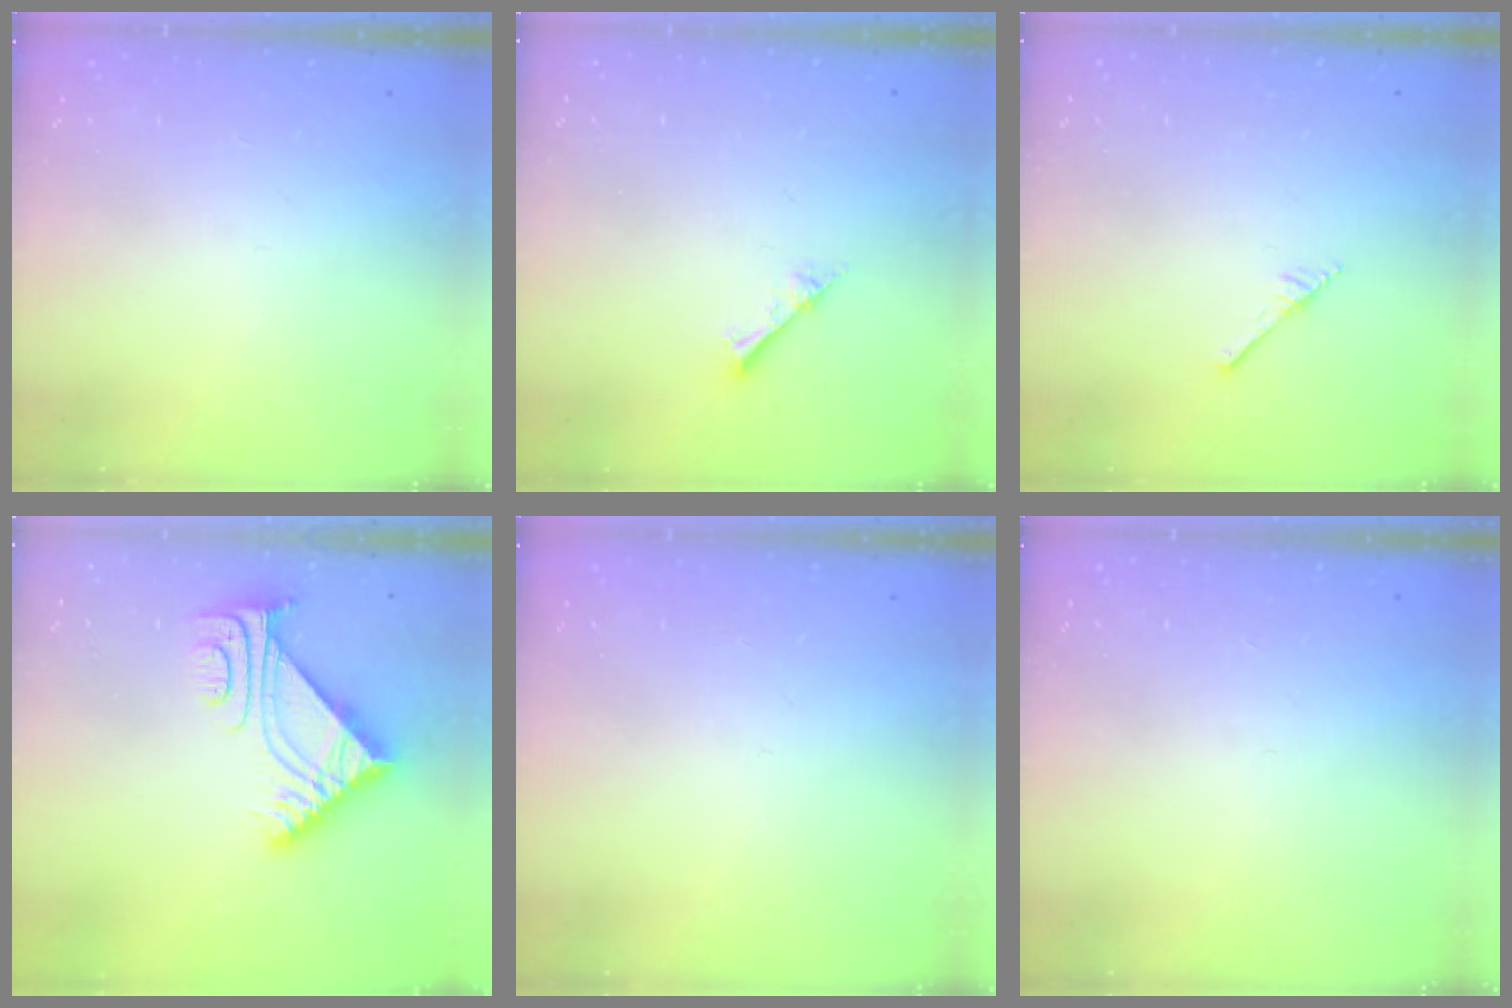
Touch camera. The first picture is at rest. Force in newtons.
{"total": 2.4, "press": 2.4, "slide": 0.3}
{"total": 2.9, "press": 2.9, "slide": 0.2}
{"total": 7.3, "press": 7.2, "slide": 0.7}
{"total": 0.0}
{"total": 0.0}